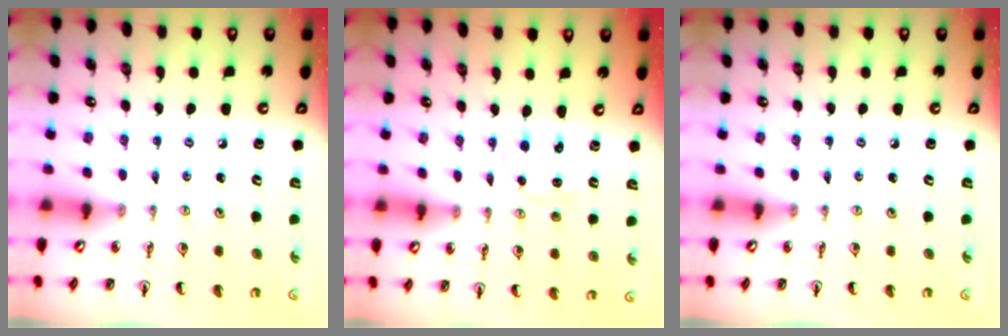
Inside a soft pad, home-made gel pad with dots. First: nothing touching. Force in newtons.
{"total": 1.5, "press": 1.5, "slide": 0.2}
{"total": 0.0}